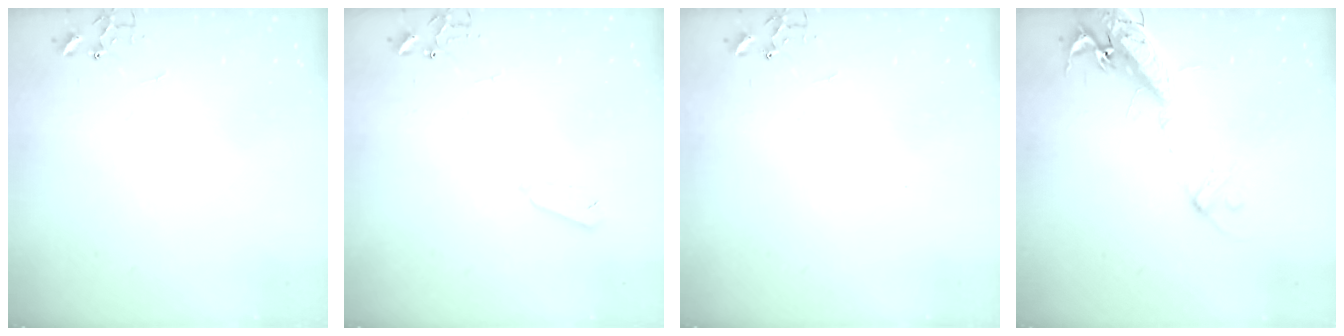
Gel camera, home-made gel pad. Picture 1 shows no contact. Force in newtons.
{"total": 4.1, "press": 4.0, "slide": 0.8}
{"total": 0.0}
{"total": 17.8, "press": 17.4, "slide": 3.8}